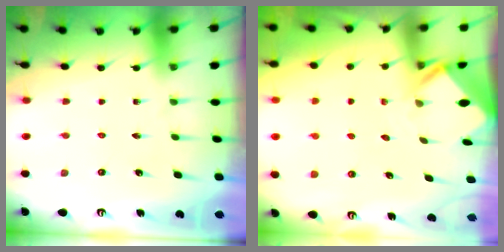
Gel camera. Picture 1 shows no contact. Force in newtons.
{"total": 2.7, "press": 2.7, "slide": 0.2}